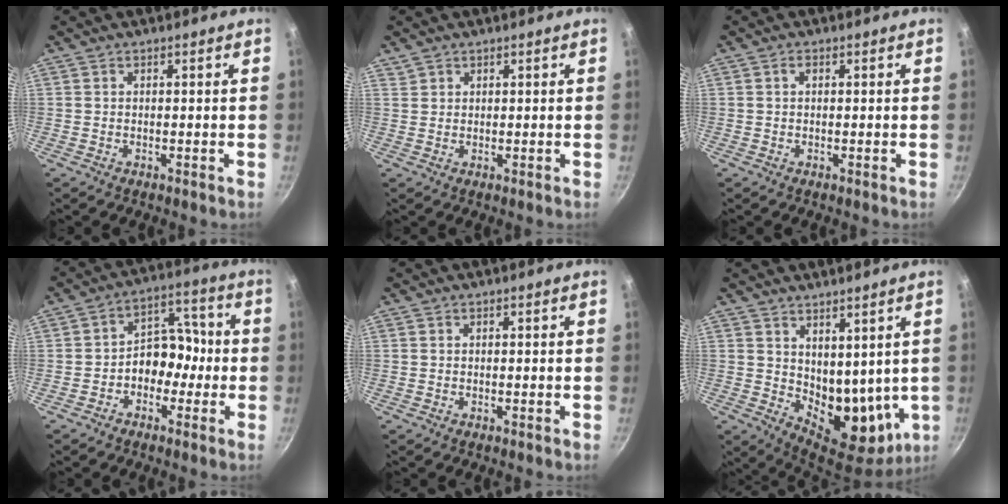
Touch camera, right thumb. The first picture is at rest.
{"total": 1.6, "force": [1.1, 1.1, 0.2], "torque": [0.004, 0.006, 0.021]}
{"total": 1.0, "force": [0.3, 0.6, 0.8], "torque": [-0.014, 0.005, 0.005]}
{"total": 8.5, "force": [-2.1, 6.5, 5.0], "torque": [-0.014, 0.047, -0.044]}
{"total": 0.0}
{"total": 12.8, "force": [4.1, 8.0, 9.2], "torque": [-0.103, -0.043, 0.091]}